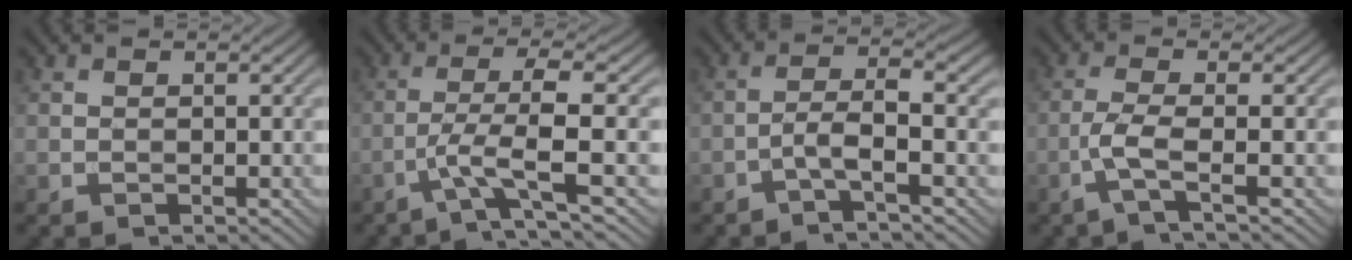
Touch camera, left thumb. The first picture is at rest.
{"total": 5.9, "force": [-2.0, 0.6, 5.5], "torque": [-0.102, 0.011, -0.052]}
{"total": 3.5, "force": [-1.6, 0.4, 3.1], "torque": [-0.061, 0.013, -0.044]}
{"total": 3.7, "force": [-1.6, 0.4, 3.3], "torque": [-0.068, 0.009, -0.050]}